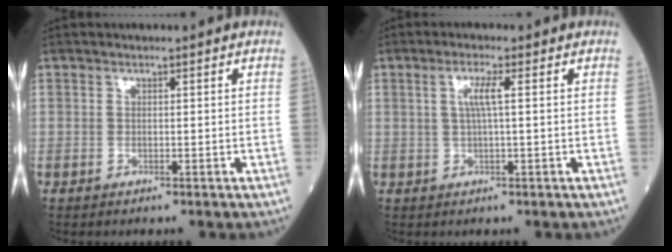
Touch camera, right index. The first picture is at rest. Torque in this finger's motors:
{"motor_torque": [0.57, 0.02, 0.27, 0.07]}